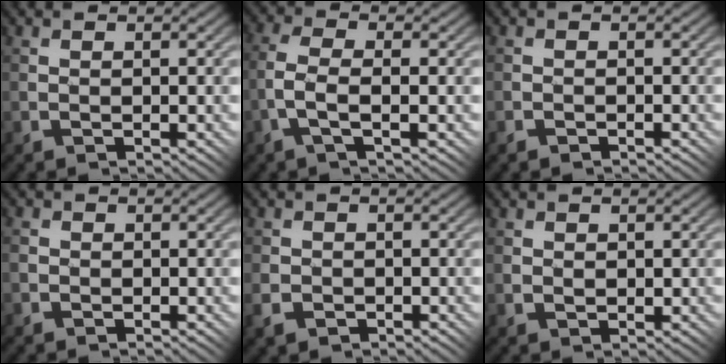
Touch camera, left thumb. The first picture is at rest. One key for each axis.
{"total": 4.0, "fx": -1.2, "fy": 1.1, "fz": 3.6, "tx": -0.086, "ty": 0.009, "tz": -0.030}
{"total": 0.7, "fx": -0.7, "fy": 0.0, "fz": -0.1, "tx": 0.003, "ty": 0.004, "tz": -0.016}
{"total": 1.7, "fx": 0.0, "fy": 1.7, "fz": 0.4, "tx": -0.009, "ty": 0.003, "tz": -0.006}
{"total": 2.3, "fx": -1.0, "fy": 1.8, "fz": 1.0, "tx": -0.020, "ty": -0.004, "tz": -0.020}
{"total": 1.2, "fx": 0.7, "fy": 0.8, "fz": 0.6, "tx": -0.016, "ty": -0.002, "tz": 0.014}